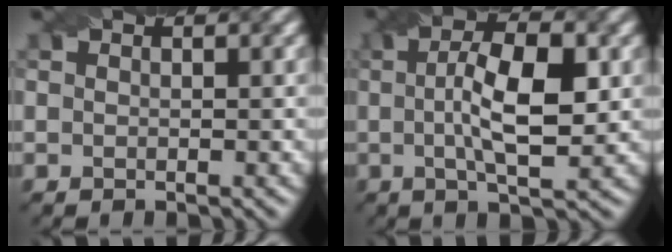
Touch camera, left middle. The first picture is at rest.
{"total": 7.1, "force": [0.5, 2.1, 6.8], "torque": [-0.111, 0.010, 0.005]}